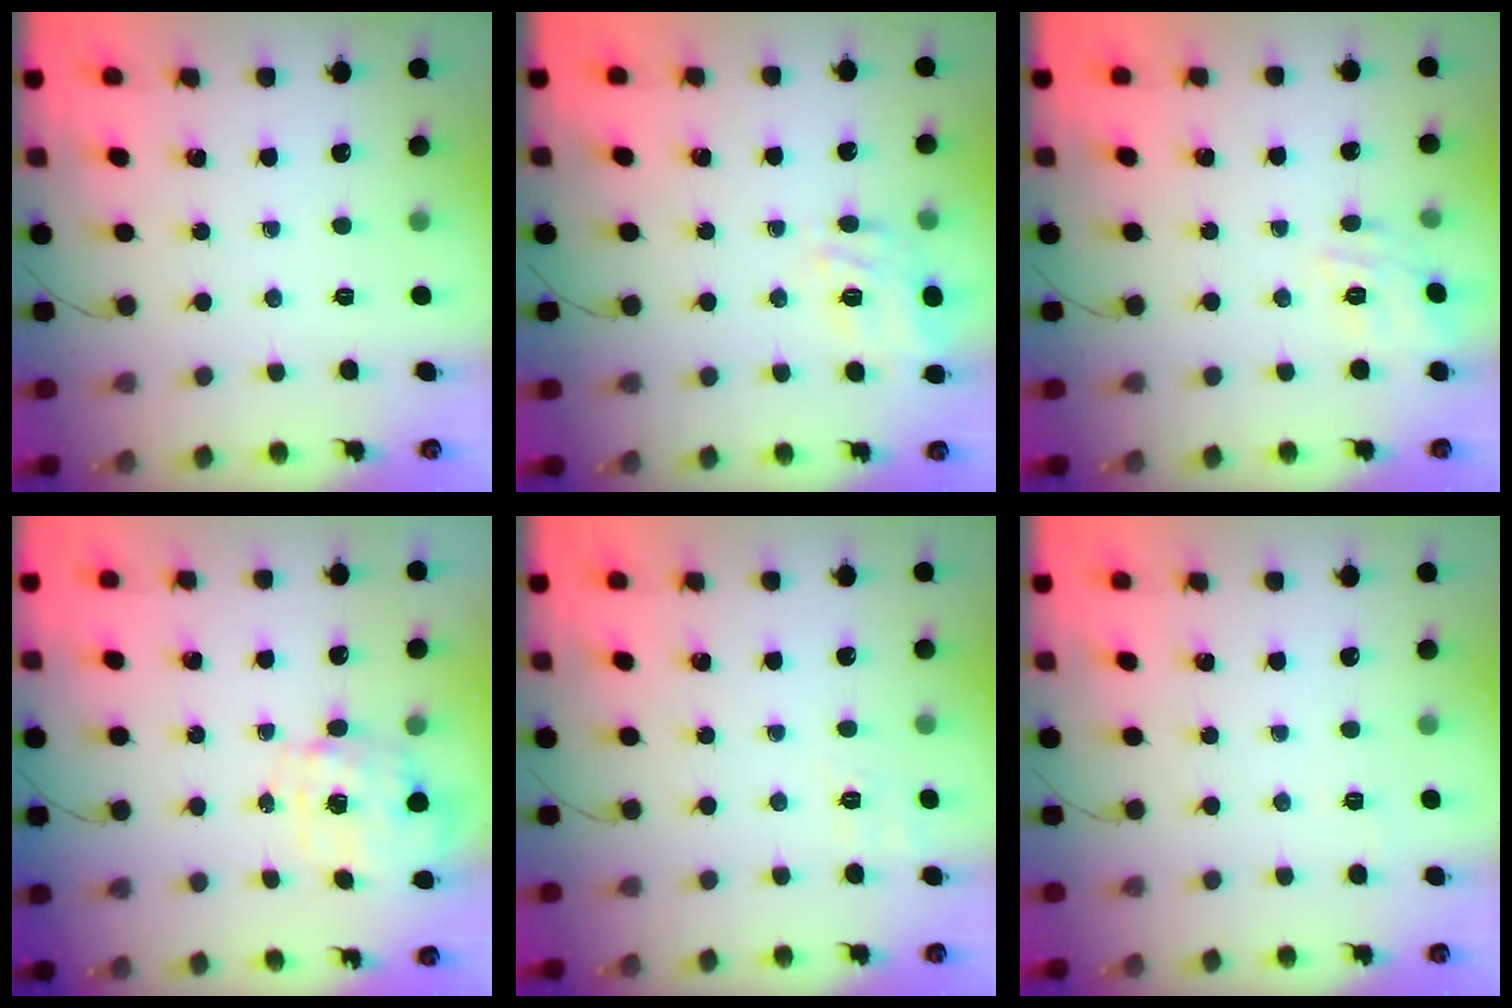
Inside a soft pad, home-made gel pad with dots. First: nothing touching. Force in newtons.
{"total": 7.3, "press": 7.2, "slide": 1.3}
{"total": 12.5, "press": 12.4, "slide": 1.7}
{"total": 2.8, "press": 2.6, "slide": 0.9}
{"total": 5.8, "press": 5.5, "slide": 1.9}
{"total": 3.9, "press": 3.7, "slide": 1.3}